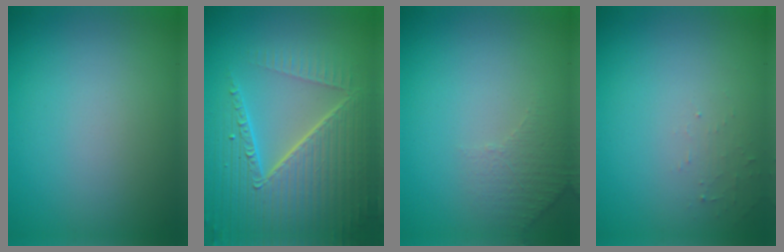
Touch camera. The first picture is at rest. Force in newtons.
{"total": 8.9, "press": 5.9, "slide": 6.7}
{"total": 2.1, "press": 2.0, "slide": 0.5}
{"total": 1.1, "press": 1.1, "slide": 0.2}